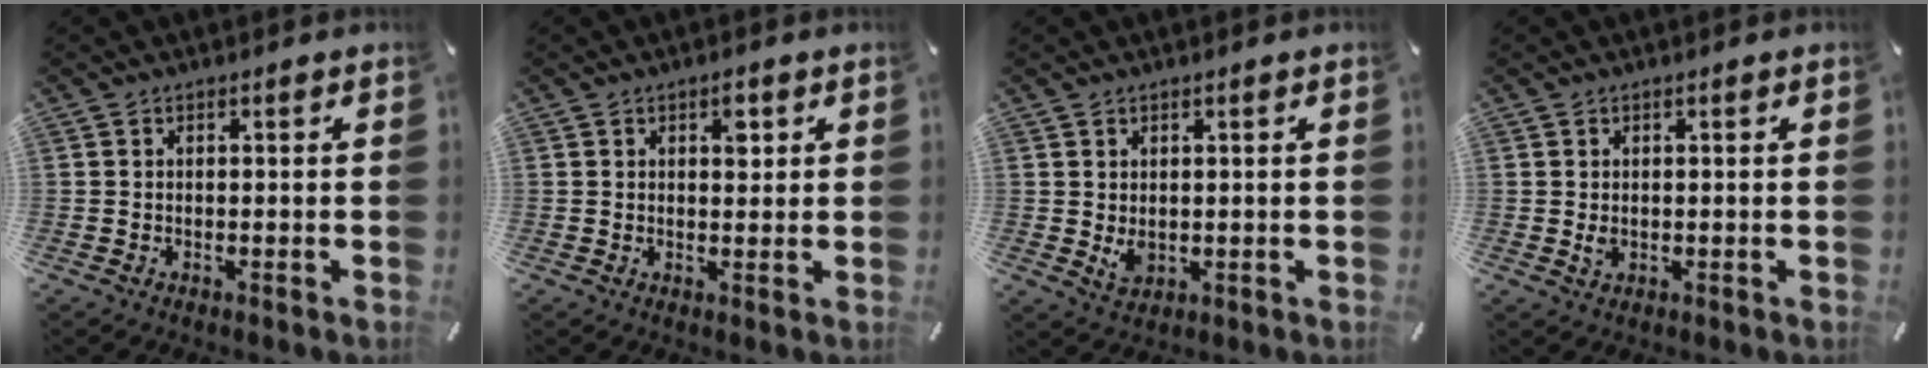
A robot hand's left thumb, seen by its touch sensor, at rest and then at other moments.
{"total": 3.2, "force": [1.4, 1.8, 2.2], "torque": [-0.016, -0.008, 0.017]}
{"total": 3.0, "force": [0.5, 2.3, 1.9], "torque": [-0.032, -0.004, 0.008]}
{"total": 1.2, "force": [0.1, 1.0, 0.7], "torque": [-0.007, -0.001, 0.000]}